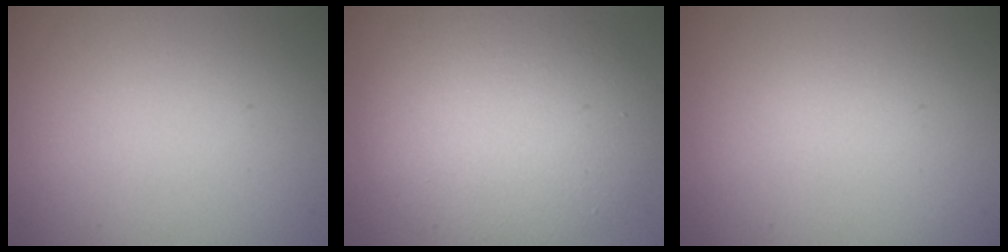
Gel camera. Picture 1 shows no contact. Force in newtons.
{"total": 8.4, "press": 8.4, "slide": 0.7}
{"total": 0.0}